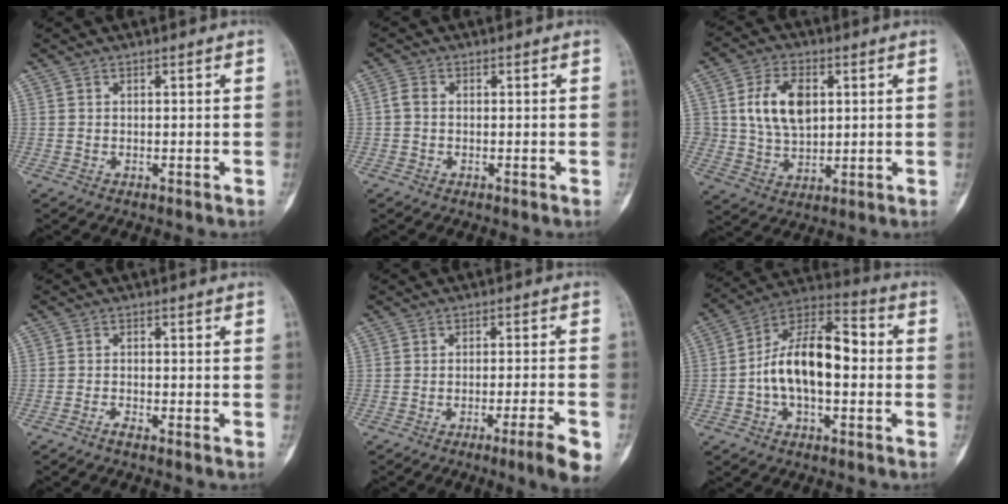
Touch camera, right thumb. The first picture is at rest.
{"total": 1.8, "force": [-0.1, 1.2, 1.3], "torque": [-0.027, 0.002, -0.009]}
{"total": 11.0, "force": [2.5, 7.3, 7.8], "torque": [-0.120, -0.007, 0.052]}
{"total": 1.4, "force": [-1.1, 0.0, 0.8], "torque": [-0.022, 0.000, -0.027]}
{"total": 7.4, "force": [-3.9, 0.1, 6.3], "torque": [-0.093, 0.007, -0.055]}
{"total": 15.9, "force": [-1.0, 8.4, 13.5], "torque": [-0.220, 0.045, -0.028]}